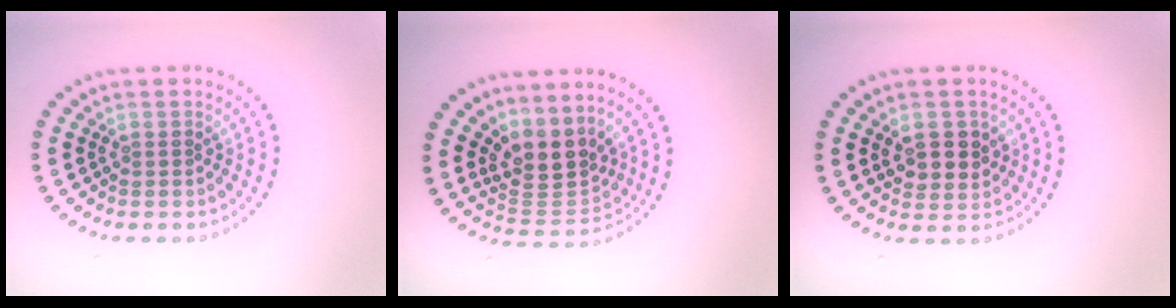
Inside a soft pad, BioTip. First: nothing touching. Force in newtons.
{"total": 3.8, "press": 3.0, "slide": 2.4}
{"total": 2.8, "press": 2.7, "slide": 0.8}